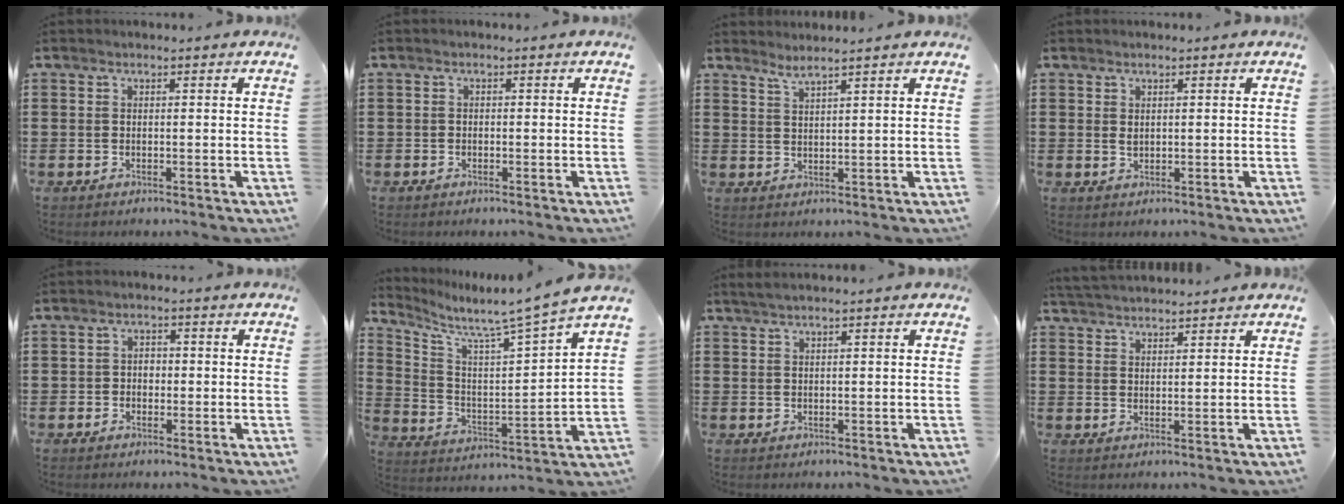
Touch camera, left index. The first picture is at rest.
{"total": 0.7, "force": [-0.5, 0.5, 0.1], "torque": [-0.004, 0.000, -0.012]}
{"total": 2.4, "force": [2.2, -0.4, 0.8], "torque": [-0.021, -0.005, 0.041]}
{"total": 1.1, "force": [0.4, 0.7, 0.7], "torque": [-0.016, 0.005, 0.006]}
{"total": 1.7, "force": [-0.5, 1.5, 0.7], "torque": [-0.017, 0.005, -0.014]}
{"total": 5.4, "force": [4.9, -0.8, 2.1], "torque": [-0.068, -0.052, 0.070]}
{"total": 1.2, "force": [0.7, -0.3, 1.0], "torque": [-0.018, -0.002, 0.013]}
{"total": 2.8, "force": [2.8, 0.0, 0.2], "torque": [-0.014, -0.006, 0.054]}